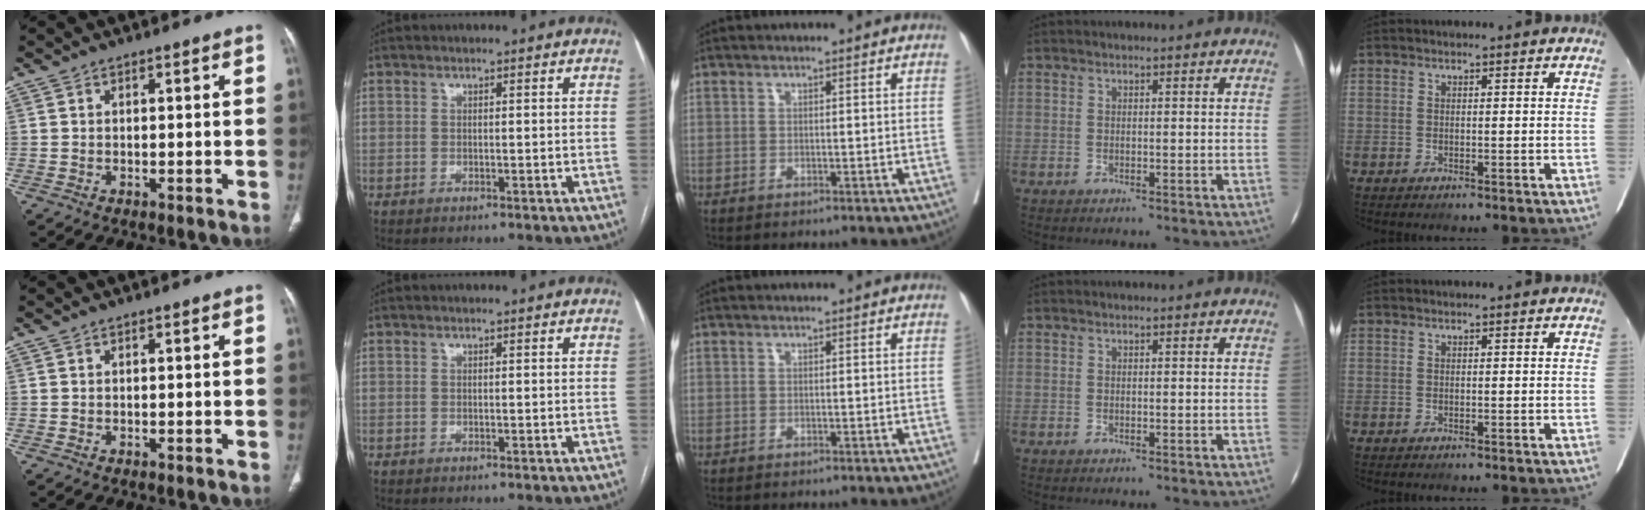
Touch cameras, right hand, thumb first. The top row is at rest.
{}